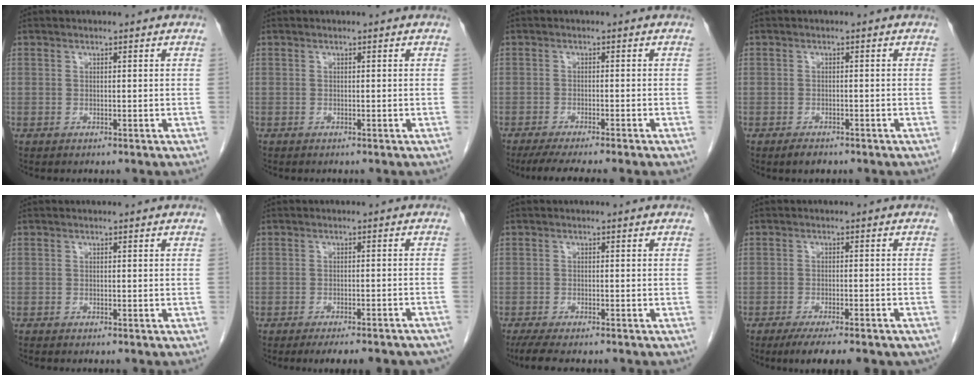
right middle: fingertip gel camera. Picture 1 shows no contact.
{"total": 0.0}
{"total": 7.6, "force": [-6.2, 0.0, 4.4], "torque": [-0.052, -0.014, -0.094]}
{"total": 1.7, "force": [-1.3, 0.7, 0.8], "torque": [-0.021, -0.004, -0.014]}
{"total": 1.0, "force": [-0.9, 0.1, 0.4], "torque": [-0.007, 0.000, -0.012]}
{"total": 13.6, "force": [-12.0, 2.7, 5.7], "torque": [-0.059, 0.004, -0.135]}
{"total": 6.4, "force": [-5.3, 1.2, 3.5], "torque": [-0.055, -0.016, -0.080]}
{"total": 10.0, "force": [-7.7, 2.1, 6.0], "torque": [-0.071, -0.011, -0.103]}